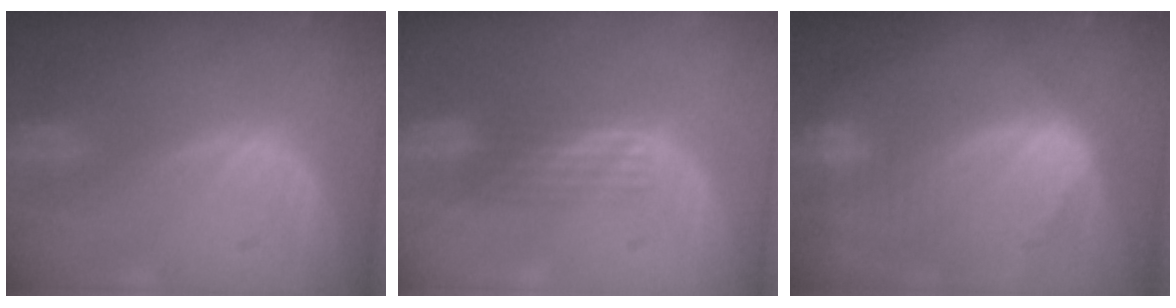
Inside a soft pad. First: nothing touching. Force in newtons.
{"total": 2.9, "press": 2.8, "slide": 1.0}
{"total": 10.5, "press": 9.0, "slide": 5.5}